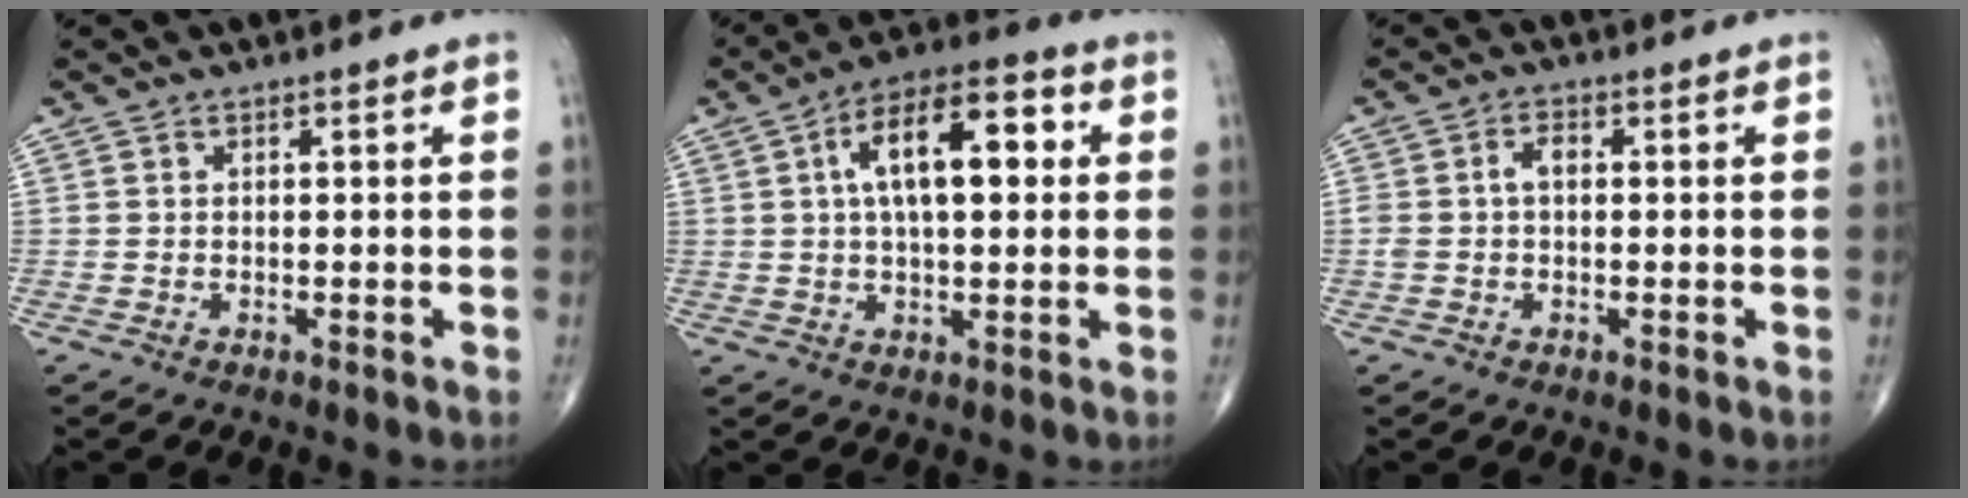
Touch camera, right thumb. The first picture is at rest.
{"total": 14.4, "force": [3.1, 6.5, 12.4], "torque": [-0.187, 0.024, 0.043]}
{"total": 3.2, "force": [0.1, 1.9, 2.5], "torque": [-0.057, 0.014, 0.000]}